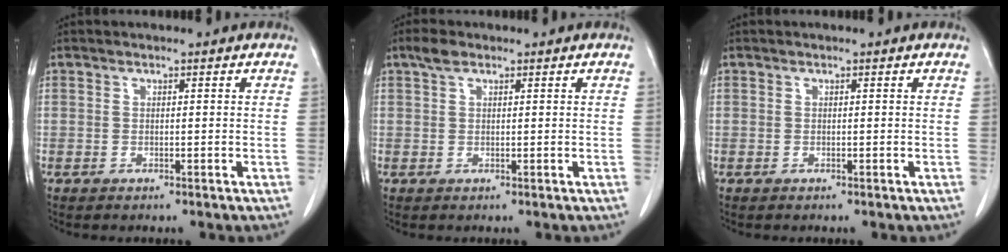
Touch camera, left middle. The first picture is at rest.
{"total": 1.9, "force": [1.3, 0.9, 1.1], "torque": [-0.026, 0.012, 0.024]}
{"total": 0.0}